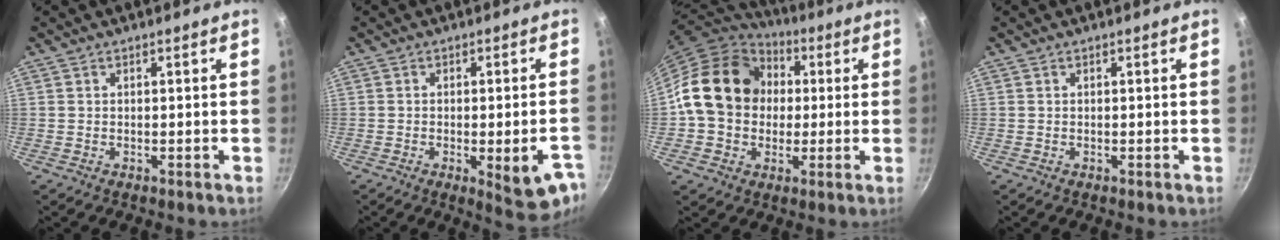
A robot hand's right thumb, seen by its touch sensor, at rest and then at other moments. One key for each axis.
{"total": 10.4, "fx": -3.8, "fy": 3.0, "fz": 9.2, "tx": -0.088, "ty": 0.007, "tz": -0.041}
{"total": 18.2, "fx": 1.9, "fy": 14.9, "fz": 10.2, "tx": -0.147, "ty": 0.029, "tz": 0.022}
{"total": 0.0}